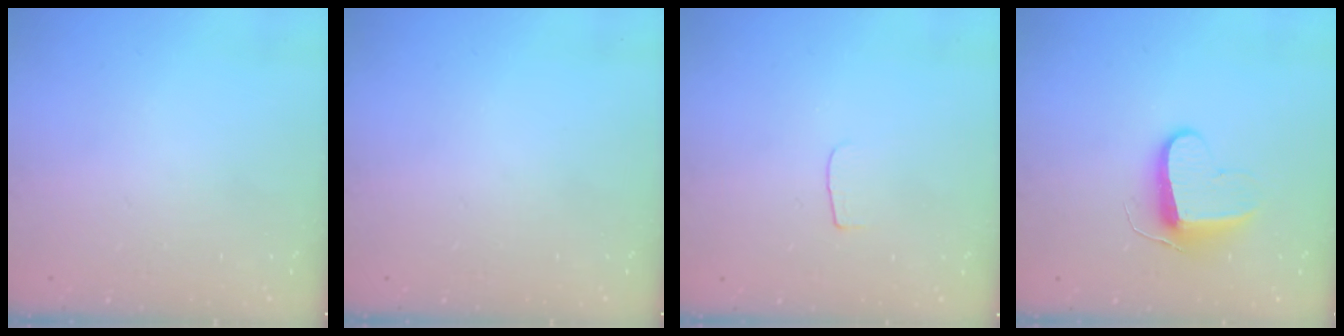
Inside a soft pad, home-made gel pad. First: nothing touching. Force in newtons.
{"total": 0.0}
{"total": 3.0, "press": 3.0, "slide": 0.3}
{"total": 9.5, "press": 9.5, "slide": 0.2}